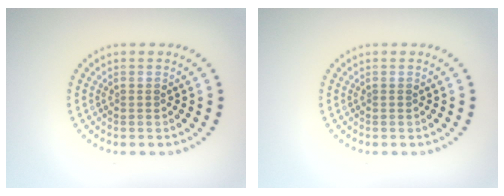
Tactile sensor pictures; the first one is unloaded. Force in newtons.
{"total": 0.0}